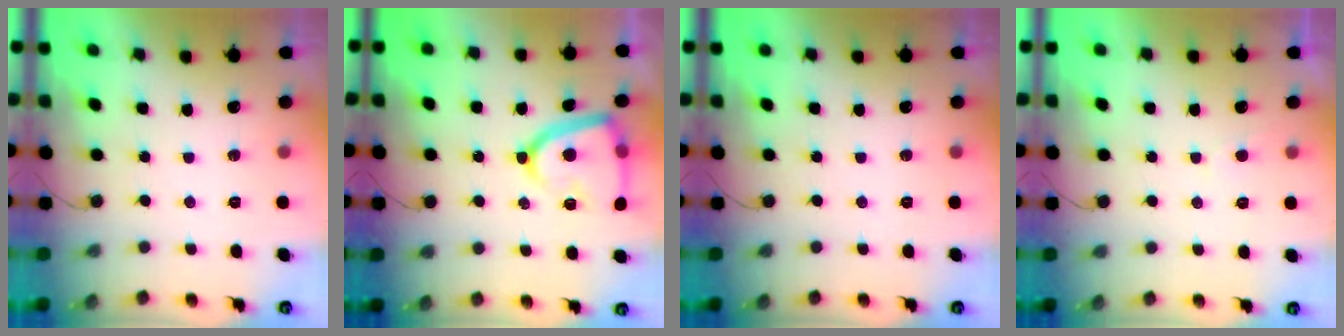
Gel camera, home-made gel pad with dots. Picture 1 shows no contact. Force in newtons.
{"total": 14.8, "press": 14.7, "slide": 1.5}
{"total": 0.0}
{"total": 2.0, "press": 1.9, "slide": 0.3}